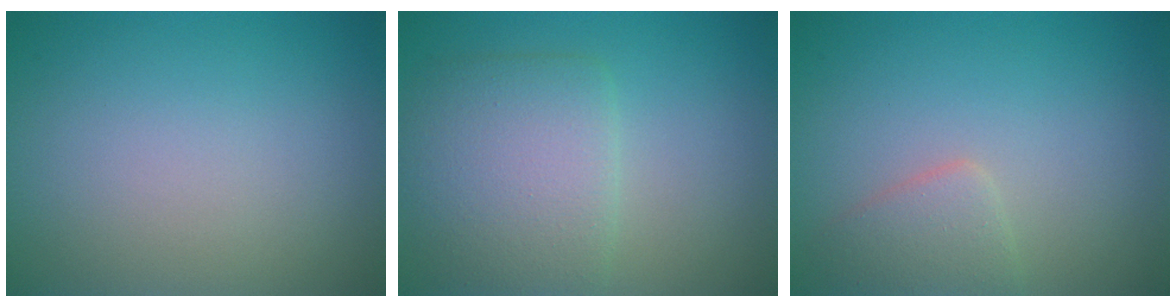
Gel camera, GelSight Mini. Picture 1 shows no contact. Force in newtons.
{"total": 5.7, "press": 5.7, "slide": 0.1}
{"total": 2.2, "press": 2.2, "slide": 0.1}